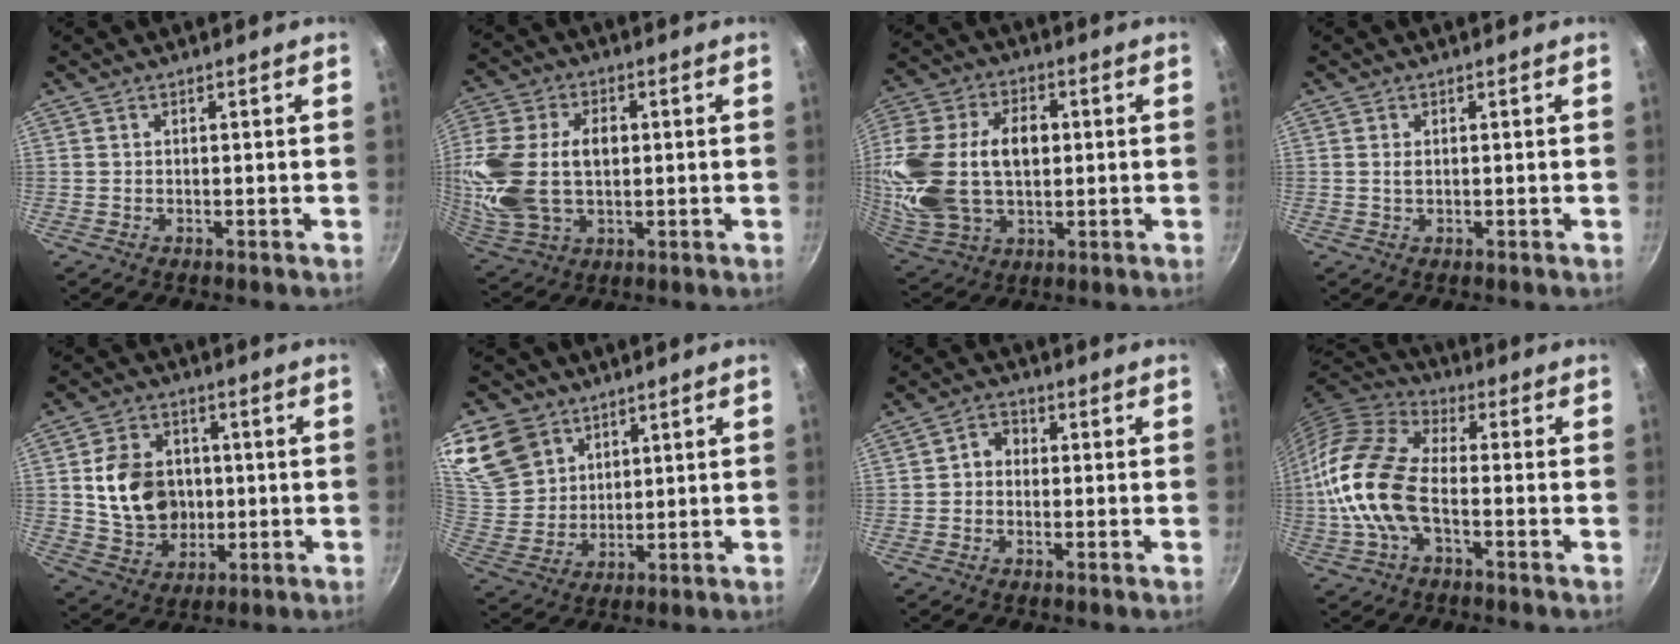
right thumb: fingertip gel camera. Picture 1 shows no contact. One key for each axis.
{"total": 18.9, "fx": 1.5, "fy": 12.6, "fz": 14.0, "tx": -0.295, "ty": 0.004, "tz": 0.033}
{"total": 24.7, "fx": 2.3, "fy": 16.5, "fz": 18.2, "tx": -0.379, "ty": 0.022, "tz": 0.046}
{"total": 1.1, "fx": 0.2, "fy": 0.6, "fz": 0.9, "tx": -0.018, "ty": 0.001, "tz": 0.004}
{"total": 13.8, "fx": 0.7, "fy": 11.3, "fz": 7.9, "tx": -0.112, "ty": 0.006, "tz": 0.022}
{"total": 15.1, "fx": 8.5, "fy": 11.2, "fz": 5.5, "tx": -0.098, "ty": -0.030, "tz": 0.172}
{"total": 4.0, "fx": 0.0, "fy": 3.4, "fz": 2.1, "tx": -0.014, "ty": 0.008, "tz": -0.011}
{"total": 15.1, "fx": -2.8, "fy": 8.1, "fz": 12.4, "tx": -0.237, "ty": 0.033, "tz": -0.070}